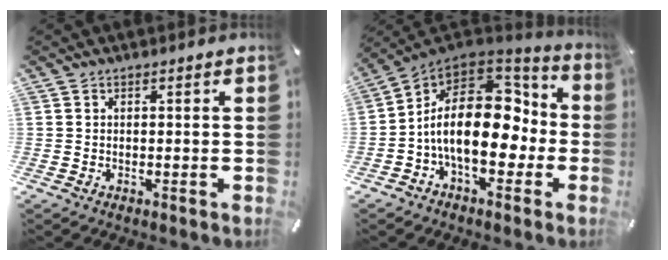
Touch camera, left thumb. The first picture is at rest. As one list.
[{"total": 20.5, "force": [-1.0, 12.0, 16.6], "torque": [-0.291, 0.001, -0.010]}]